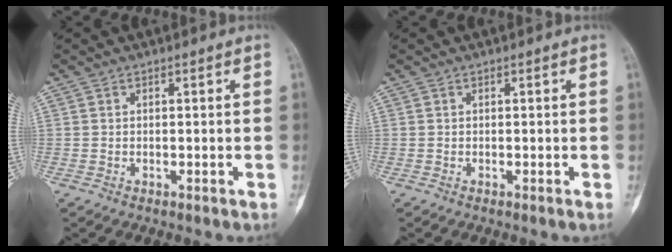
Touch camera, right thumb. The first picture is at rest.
{"total": 0.0}